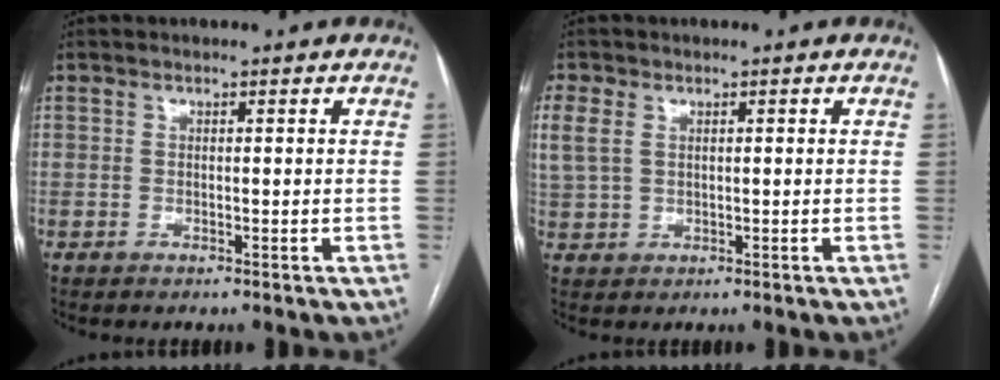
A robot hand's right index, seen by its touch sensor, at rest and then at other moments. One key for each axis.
{"total": 3.8, "fx": 1.1, "fy": 2.7, "fz": 2.5, "tx": -0.077, "ty": 0.018, "tz": 0.026}